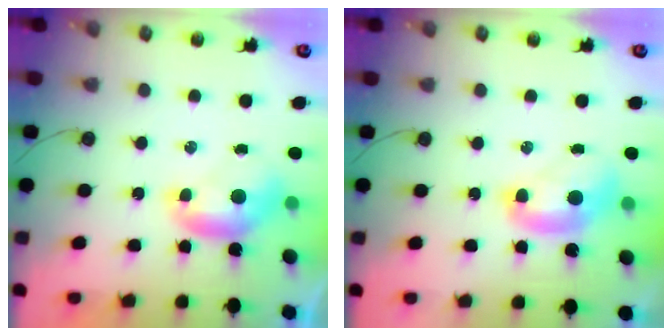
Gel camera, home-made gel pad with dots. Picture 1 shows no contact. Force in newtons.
{"total": 2.7, "press": 2.6, "slide": 0.6}